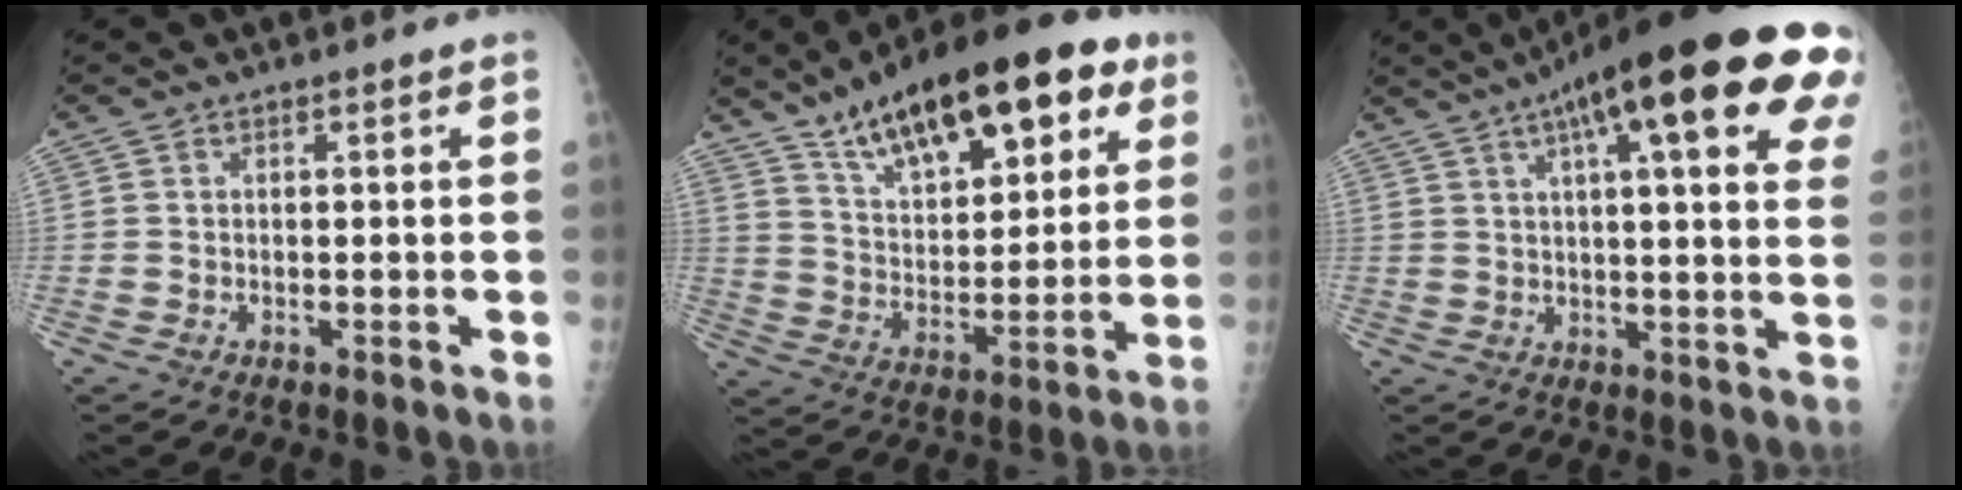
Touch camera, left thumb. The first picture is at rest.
{"total": 24.4, "force": [13.8, 10.0, 17.4], "torque": [-0.237, -0.026, 0.225]}
{"total": 27.1, "force": [13.6, 6.3, 22.5], "torque": [-0.274, 0.016, 0.176]}